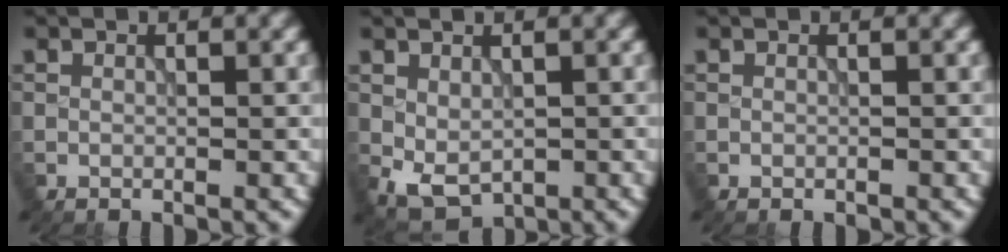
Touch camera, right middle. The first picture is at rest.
{"total": 3.3, "force": [-0.3, 2.2, 2.5], "torque": [-0.047, -0.013, 0.001]}
{"total": 0.0}